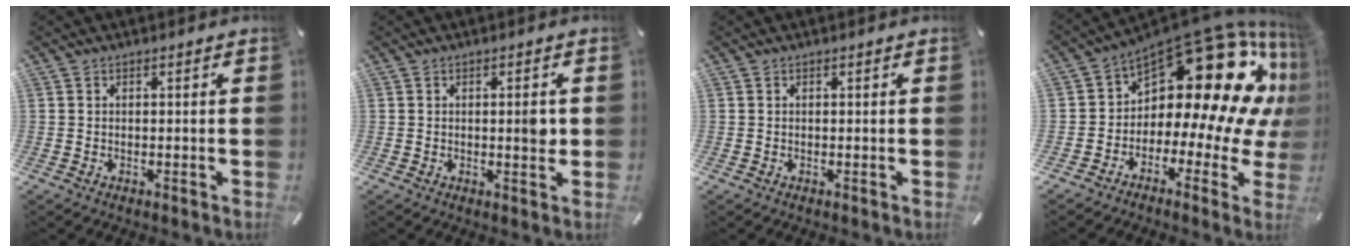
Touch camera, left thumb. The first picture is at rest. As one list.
[{"total": 3.5, "force": [0.3, 1.2, 3.2], "torque": [-0.038, -0.007, -0.002]}, {"total": 0.0}, {"total": 20.8, "force": [9.4, 11.0, 15.0], "torque": [-0.215, -0.089, 0.160]}]